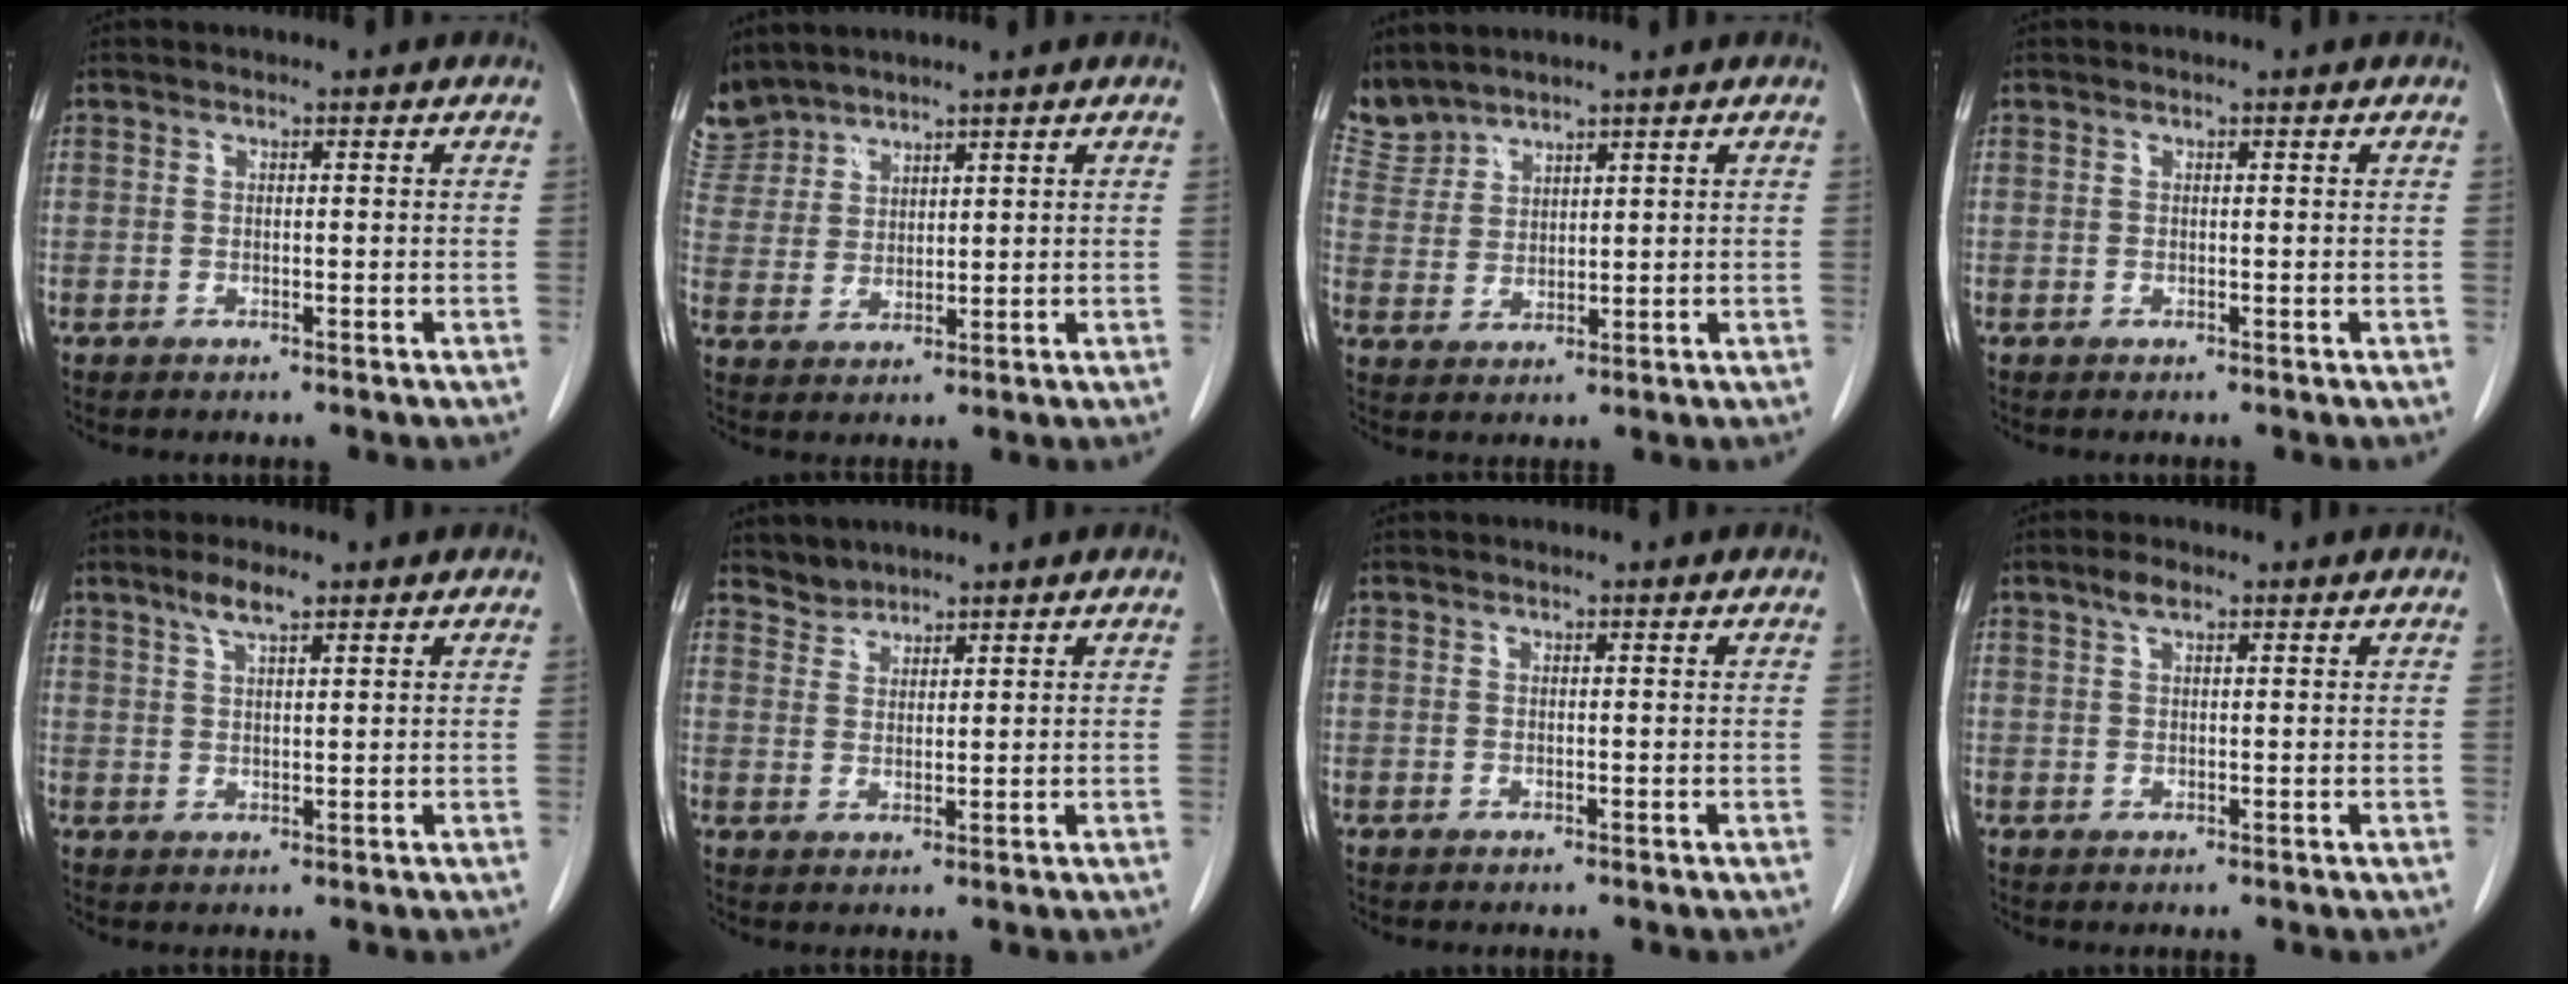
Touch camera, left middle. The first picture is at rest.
{"total": 6.2, "force": [5.9, 1.8, -0.1], "torque": [-0.006, 0.007, 0.133]}
{"total": 4.7, "force": [4.6, 0.7, -0.3], "torque": [-0.007, 0.007, 0.108]}
{"total": 0.0}
{"total": 3.8, "force": [2.6, 0.6, 2.7], "torque": [-0.057, 0.005, 0.051]}
{"total": 2.3, "force": [2.2, 0.6, -0.6], "torque": [0.012, 0.005, 0.042]}
{"total": 0.0}
{"total": 2.1, "force": [1.3, 0.6, 1.5], "torque": [-0.033, 0.008, 0.026]}